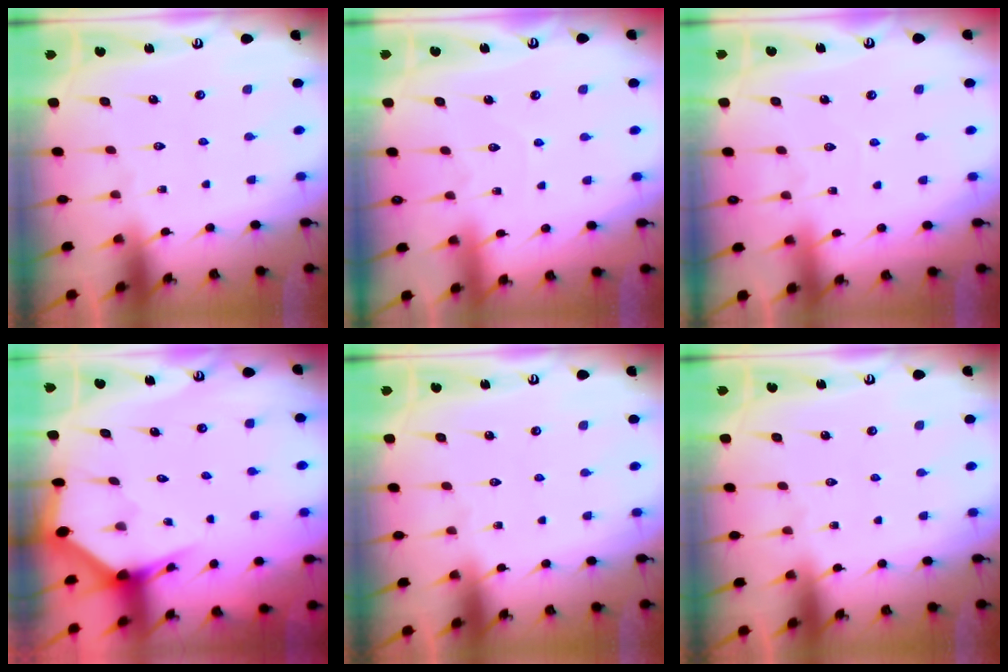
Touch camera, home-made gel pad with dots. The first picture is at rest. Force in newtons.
{"total": 3.1, "press": 3.1, "slide": 0.3}
{"total": 3.0, "press": 3.0, "slide": 0.3}
{"total": 3.1, "press": 3.1, "slide": 0.4}
{"total": 0.0}
{"total": 0.0}